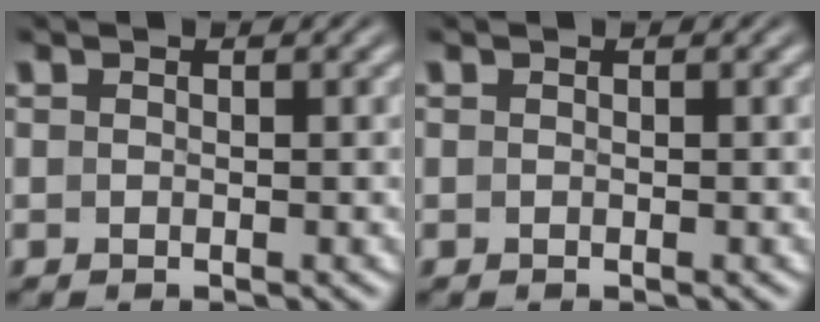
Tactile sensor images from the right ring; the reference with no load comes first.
{"total": 0.0}